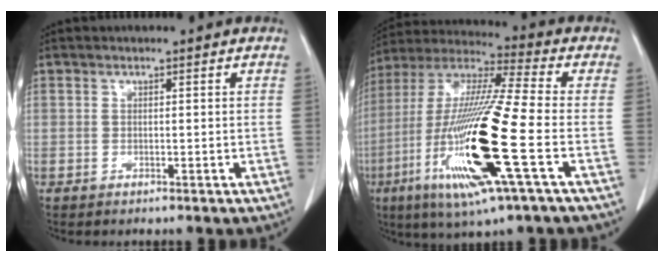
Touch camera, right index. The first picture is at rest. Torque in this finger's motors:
{"motor_torque": [2.14, 0.00, 0.96, 0.20]}